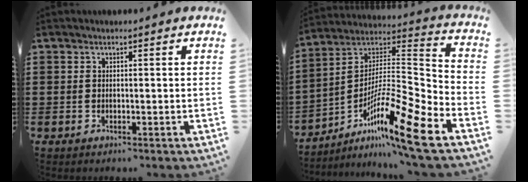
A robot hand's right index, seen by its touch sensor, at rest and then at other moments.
{"total": 14.8, "force": [-9.7, 1.2, 11.1], "torque": [-0.191, 0.010, -0.182]}